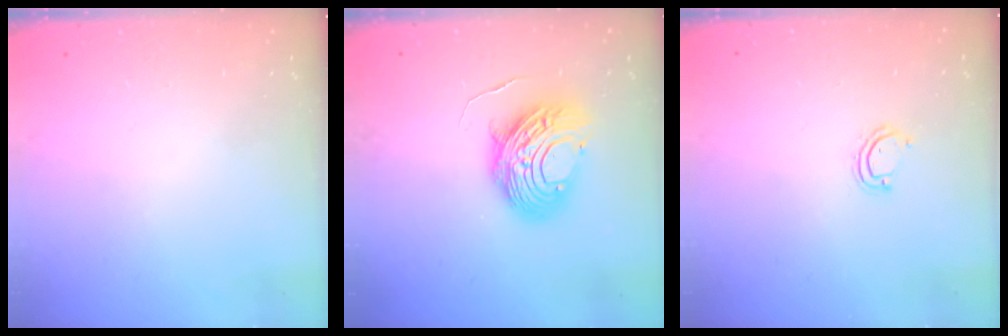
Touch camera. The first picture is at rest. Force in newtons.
{"total": 11.3, "press": 11.3, "slide": 1.2}
{"total": 3.8, "press": 3.8, "slide": 0.3}